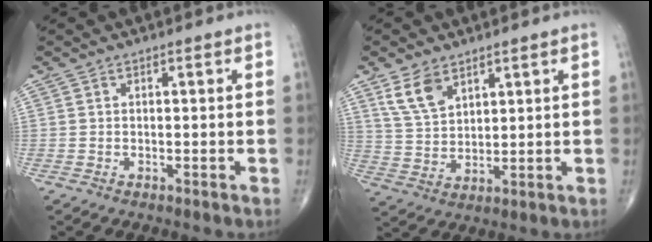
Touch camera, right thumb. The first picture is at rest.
{"total": 7.2, "force": [4.4, 4.0, 4.1], "torque": [-0.069, -0.019, 0.097]}